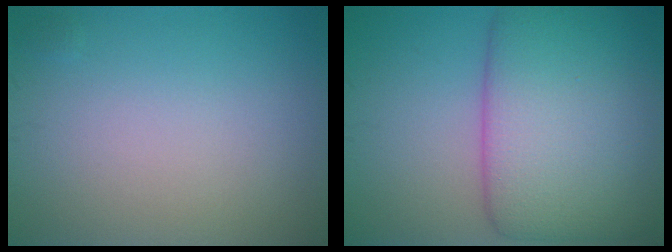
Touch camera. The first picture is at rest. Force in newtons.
{"total": 11.0, "press": 11.0, "slide": 0.2}